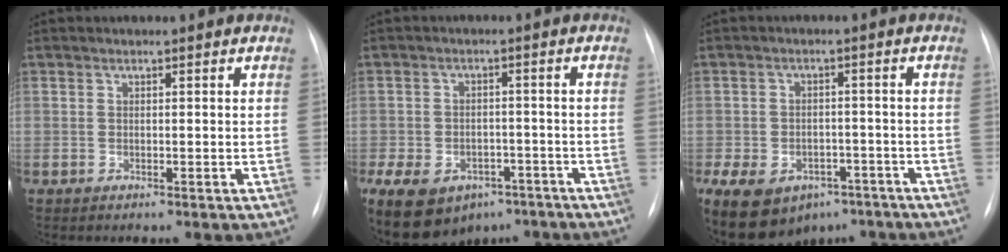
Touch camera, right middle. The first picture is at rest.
{"total": 22.9, "force": [-13.0, 16.0, 10.0], "torque": [-0.291, -0.013, -0.173]}
{"total": 20.4, "force": [-11.9, 14.0, 9.0], "torque": [-0.251, -0.010, -0.157]}